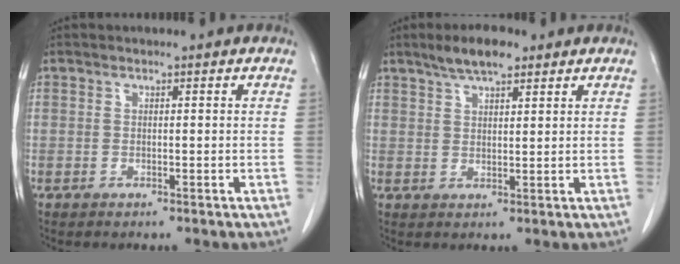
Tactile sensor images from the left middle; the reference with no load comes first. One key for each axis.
{"total": 5.5, "fx": 4.0, "fy": 1.5, "fz": 3.5, "tx": -0.069, "ty": 0.009, "tz": 0.071}